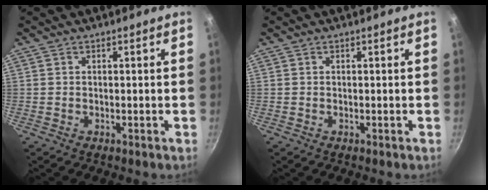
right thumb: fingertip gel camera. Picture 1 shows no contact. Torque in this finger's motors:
{"motor_torque": [0.00, 0.00, -0.15, -0.33, 0.00]}